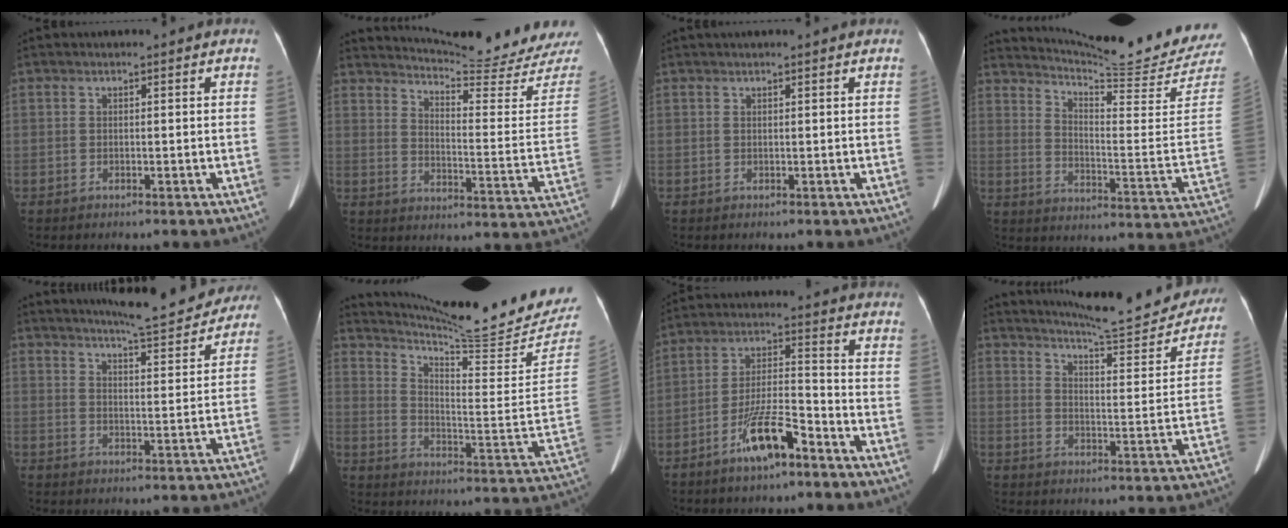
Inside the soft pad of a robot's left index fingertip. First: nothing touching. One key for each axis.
{"total": 22.4, "fx": 21.9, "fy": -0.3, "fz": 4.7, "tx": -0.077, "ty": -0.132, "tz": 0.264}
{"total": 3.0, "fx": 2.7, "fy": -0.1, "fz": 1.3, "tx": -0.015, "ty": 0.030, "tz": 0.035}
{"total": 20.1, "fx": 19.4, "fy": -1.8, "fz": 4.8, "tx": -0.092, "ty": -0.134, "tz": 0.252}
{"total": 12.7, "fx": 11.9, "fy": 1.5, "fz": 4.1, "tx": -0.058, "ty": -0.007, "tz": 0.151}
{"total": 21.3, "fx": 20.1, "fy": -1.1, "fz": 6.9, "tx": -0.127, "ty": -0.111, "tz": 0.275}
{"total": 9.4, "fx": -6.1, "fy": 1.8, "fz": 6.9, "tx": -0.136, "ty": -0.002, "tz": -0.110}
{"total": 19.8, "fx": 18.6, "fy": 1.8, "fz": 6.6, "tx": -0.089, "ty": -0.058, "tz": 0.235}